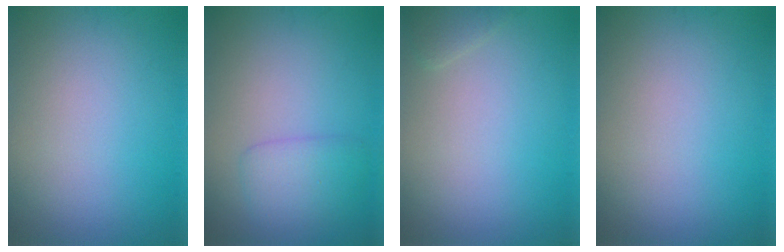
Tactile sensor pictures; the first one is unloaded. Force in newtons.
{"total": 2.6, "press": 2.6, "slide": 0.1}
{"total": 0.9, "press": 0.9, "slide": 0.1}
{"total": 0.0}